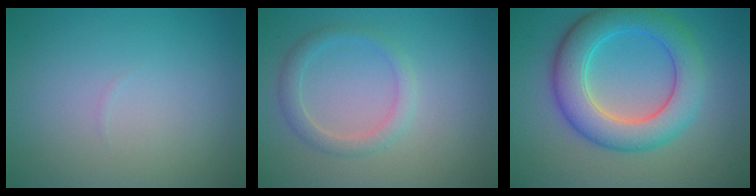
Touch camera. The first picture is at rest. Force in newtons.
{"total": 2.3, "press": 2.3, "slide": 0.1}
{"total": 7.2, "press": 7.2, "slide": 0.0}